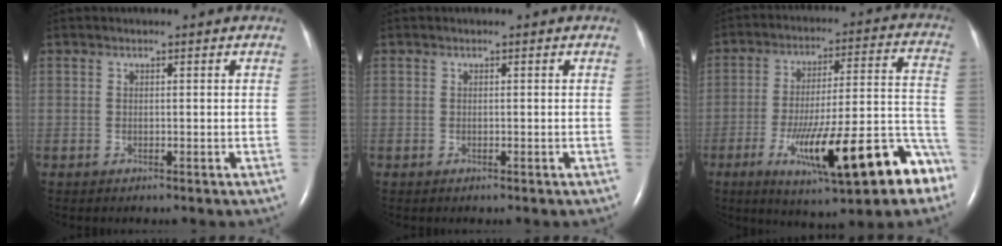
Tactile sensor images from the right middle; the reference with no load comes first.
{"total": 0.0}
{"total": 20.5, "force": [-10.2, 3.3, 17.4], "torque": [-0.221, 0.008, -0.142]}